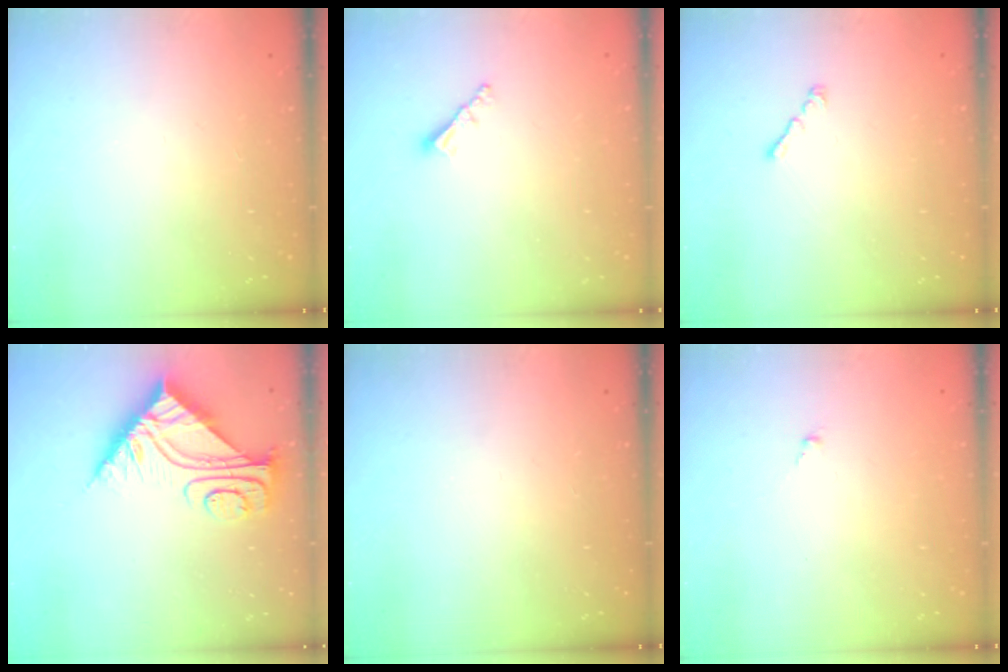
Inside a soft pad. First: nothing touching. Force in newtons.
{"total": 2.3, "press": 2.3, "slide": 0.1}
{"total": 1.0, "press": 0.9, "slide": 0.5}
{"total": 9.3, "press": 9.2, "slide": 0.9}
{"total": 0.0}
{"total": 0.5, "press": 0.4, "slide": 0.4}